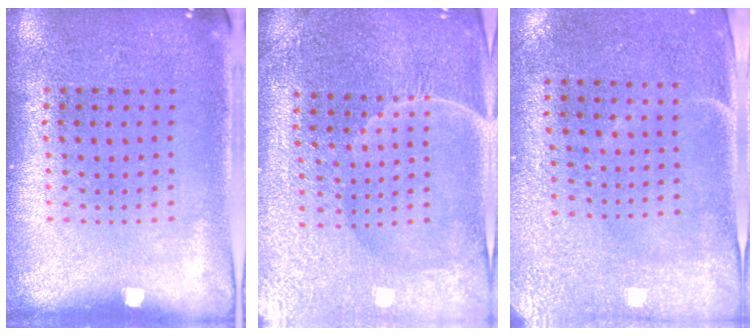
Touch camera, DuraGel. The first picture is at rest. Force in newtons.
{"total": 4.3, "press": 4.2, "slide": 1.1}
{"total": 2.9, "press": 2.4, "slide": 1.6}